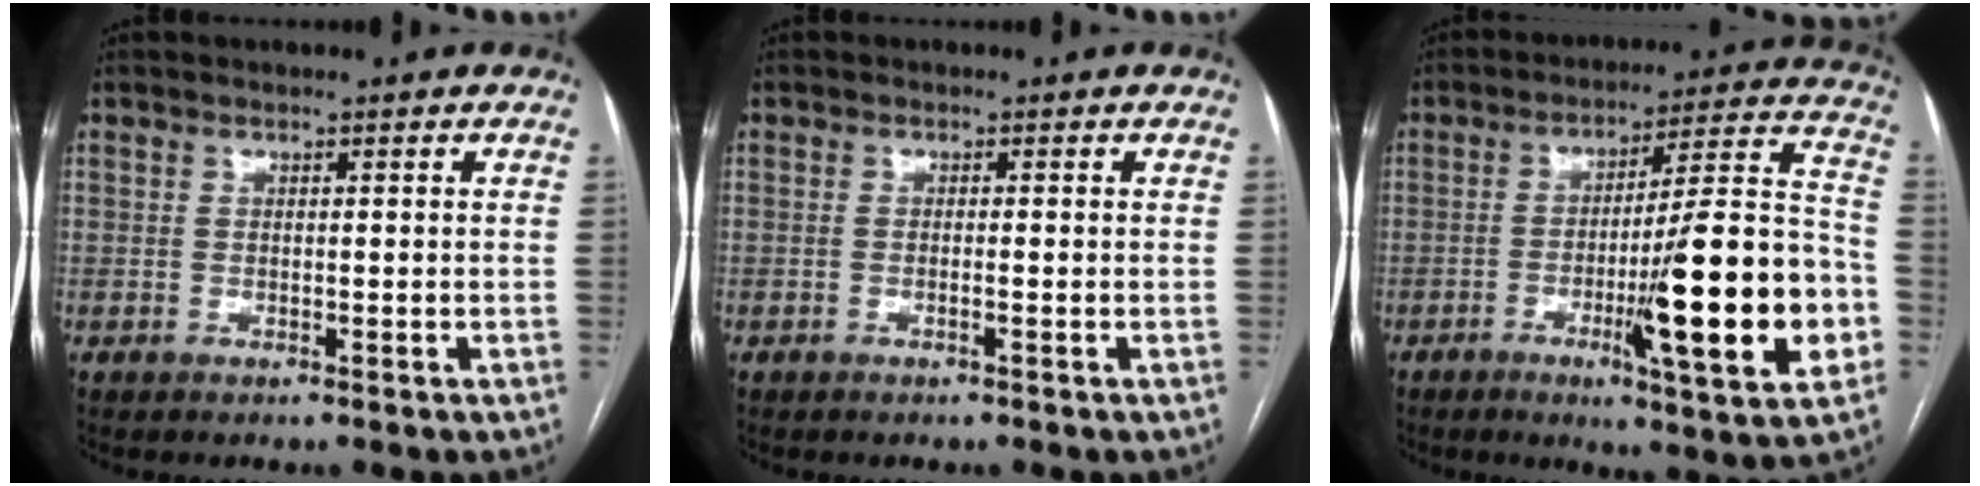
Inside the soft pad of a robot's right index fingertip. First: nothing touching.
{"total": 0.6, "force": [-0.3, -0.1, 0.5], "torque": [-0.009, 0.001, -0.006]}
{"total": 20.5, "force": [-5.6, 1.2, 19.7], "torque": [-0.263, 0.000, -0.080]}